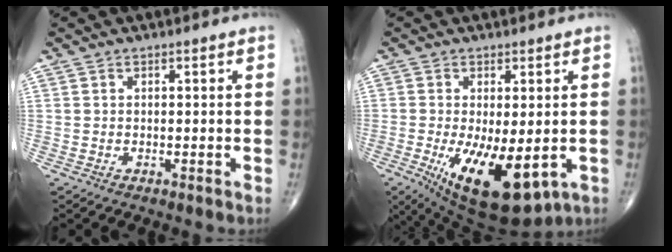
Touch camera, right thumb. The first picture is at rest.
{"total": 14.5, "force": [-4.0, 5.9, 12.7], "torque": [-0.205, -0.025, -0.041]}